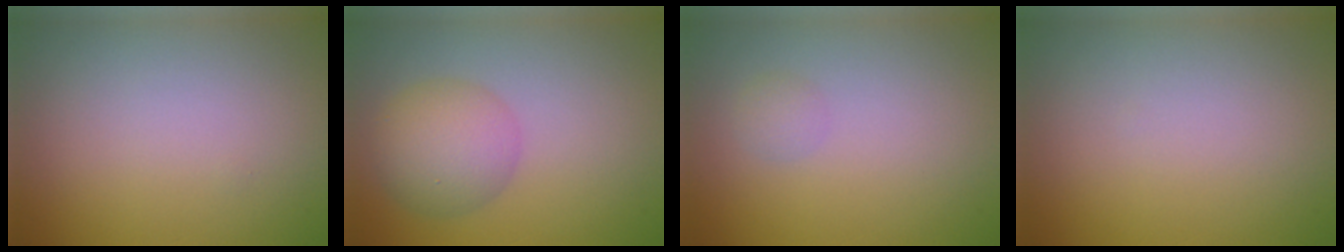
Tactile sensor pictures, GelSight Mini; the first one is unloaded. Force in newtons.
{"total": 4.7, "press": 4.7, "slide": 0.2}
{"total": 1.0, "press": 1.0, "slide": 0.0}
{"total": 0.0}